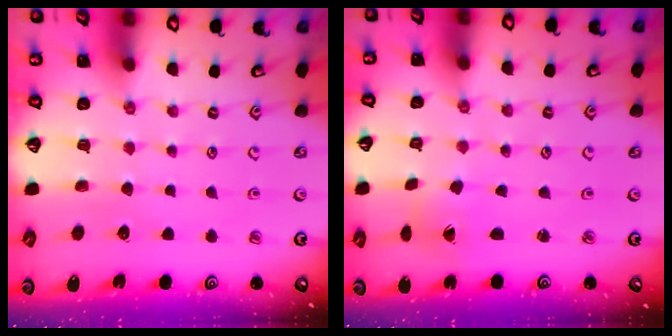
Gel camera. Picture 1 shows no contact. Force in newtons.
{"total": 0.5, "press": 0.5, "slide": 0.1}